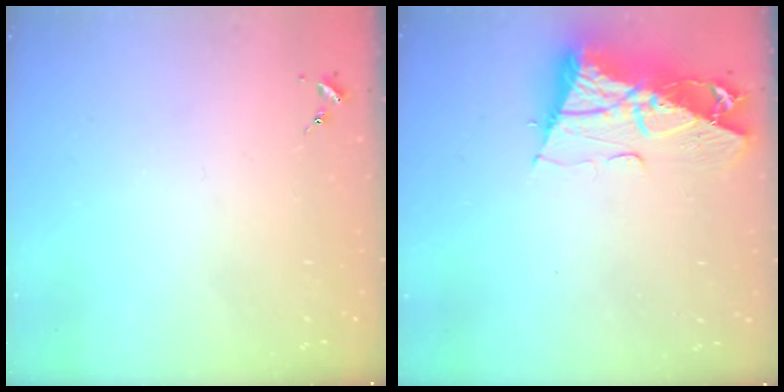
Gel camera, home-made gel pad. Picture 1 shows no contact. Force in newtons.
{"total": 12.1, "press": 12.0, "slide": 1.2}